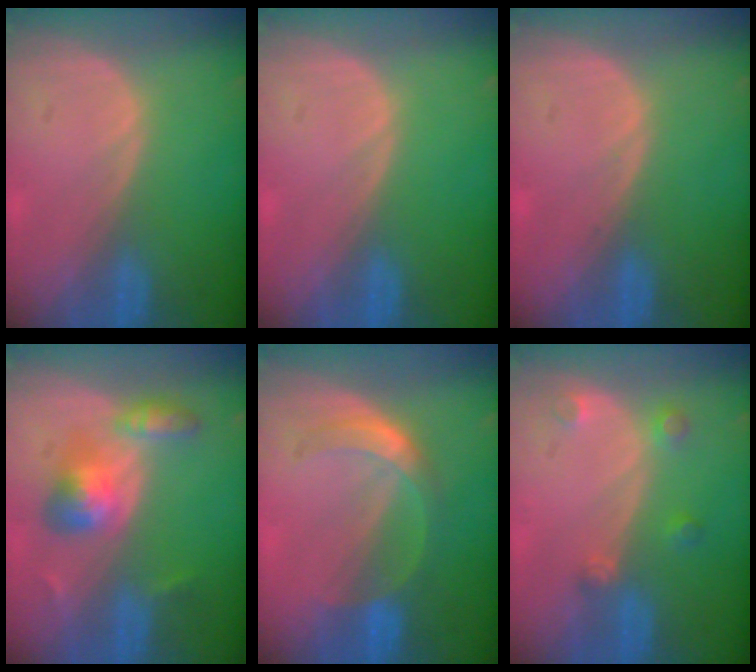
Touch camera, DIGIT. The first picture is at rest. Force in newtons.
{"total": 0.0}
{"total": 0.5, "press": 0.1, "slide": 0.5}
{"total": 5.7, "press": 5.6, "slide": 1.1}
{"total": 5.9, "press": 5.1, "slide": 2.9}
{"total": 2.7, "press": 2.6, "slide": 0.5}